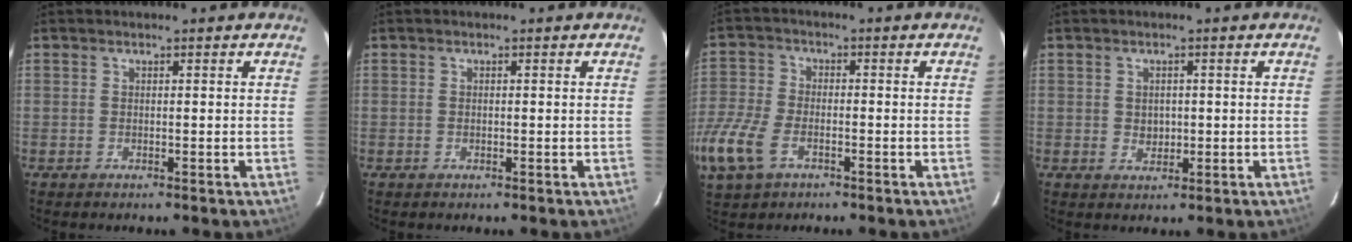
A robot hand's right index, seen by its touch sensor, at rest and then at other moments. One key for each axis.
{"total": 0.0}
{"total": 14.2, "fx": -6.8, "fy": 8.4, "fz": 9.3, "tx": -0.240, "ty": -0.020, "tz": -0.138}
{"total": 2.4, "fx": 0.0, "fy": 2.2, "fz": 1.1, "tx": -0.017, "ty": 0.001, "tz": 0.003}